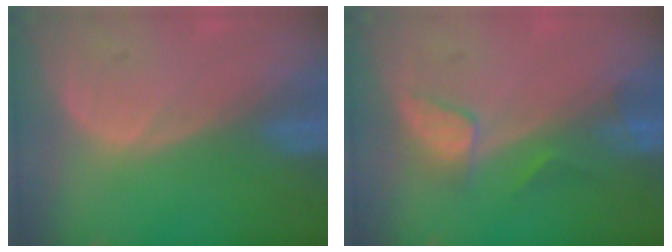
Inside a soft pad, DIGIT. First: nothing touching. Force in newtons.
{"total": 3.4, "press": 3.4, "slide": 0.3}